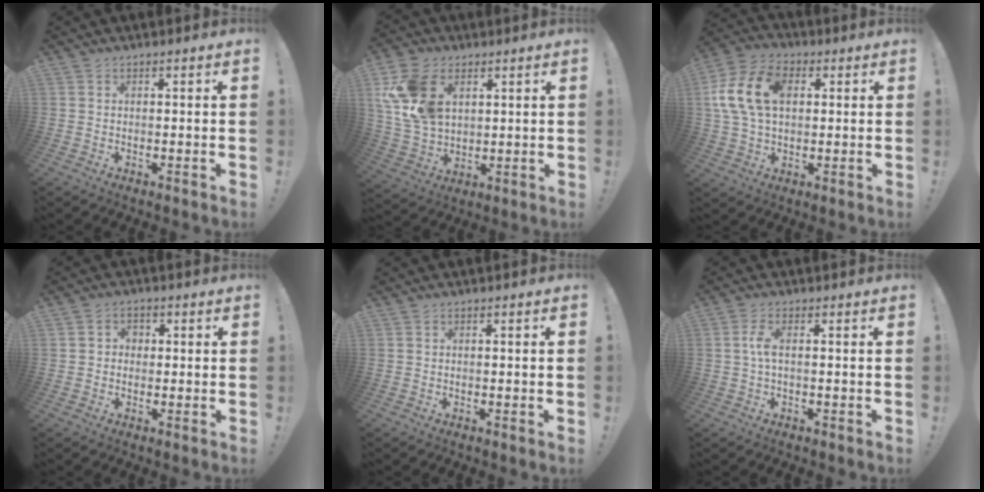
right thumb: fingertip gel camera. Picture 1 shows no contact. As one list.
[{"total": 16.6, "force": [5.4, 11.7, 10.4], "torque": [-0.204, -0.017, 0.107]}, {"total": 16.2, "force": [3.2, 10.9, 11.6], "torque": [-0.227, 0.010, 0.059]}, {"total": 2.9, "force": [-0.3, 2.7, 1.1], "torque": [-0.015, 0.004, -0.006]}, {"total": 0.8, "force": [-0.4, -0.2, 0.7], "torque": [-0.012, -0.002, -0.007]}, {"total": 3.9, "force": [0.0, 1.2, 3.7], "torque": [-0.075, 0.002, -0.002]}]